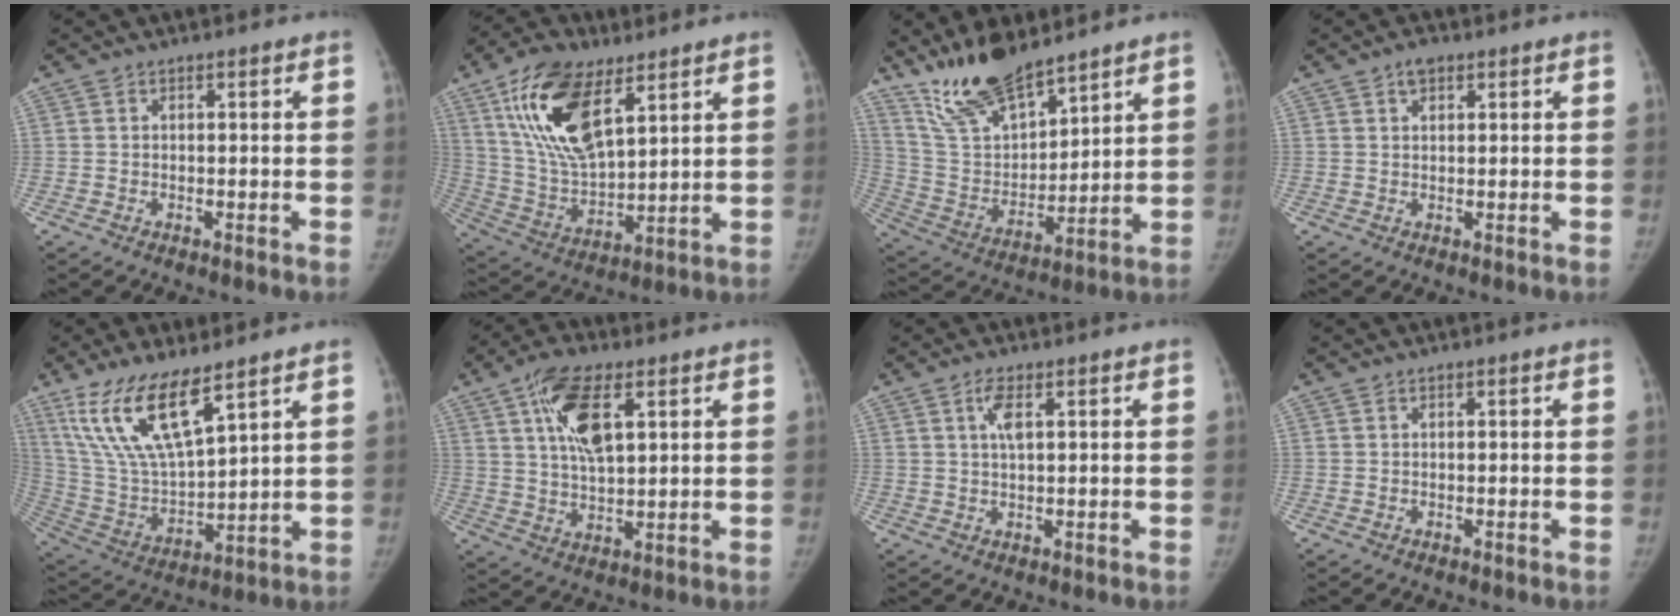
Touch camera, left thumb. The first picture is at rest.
{"total": 18.4, "force": [9.3, 8.4, 13.4], "torque": [-0.235, -0.033, 0.181]}
{"total": 15.2, "force": [12.5, 5.0, 7.2], "torque": [-0.104, -0.070, 0.245]}
{"total": 2.6, "force": [1.5, 1.5, 1.5], "torque": [-0.018, -0.002, 0.024]}
{"total": 16.3, "force": [10.2, 5.1, 11.7], "torque": [-0.222, -0.046, 0.214]}
{"total": 11.6, "force": [4.7, 5.1, 9.3], "torque": [-0.162, -0.009, 0.087]}
{"total": 3.3, "force": [1.3, 1.1, 2.8], "torque": [-0.057, 0.002, 0.028]}
{"total": 0.0}